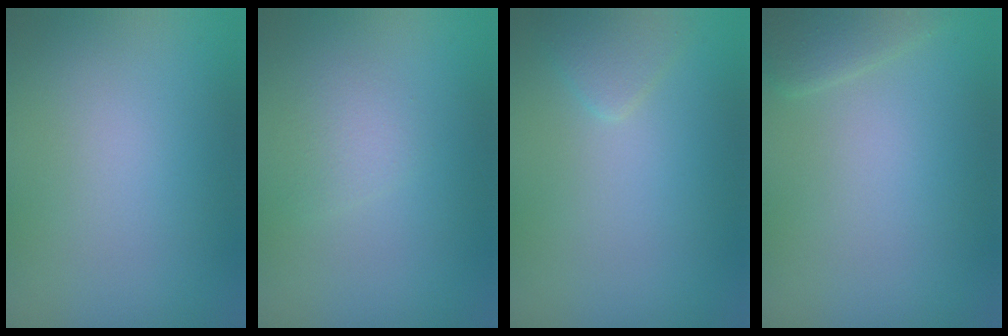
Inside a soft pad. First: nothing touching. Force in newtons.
{"total": 1.3, "press": 1.3, "slide": 0.2}
{"total": 1.4, "press": 1.4, "slide": 0.1}
{"total": 1.6, "press": 1.6, "slide": 0.1}